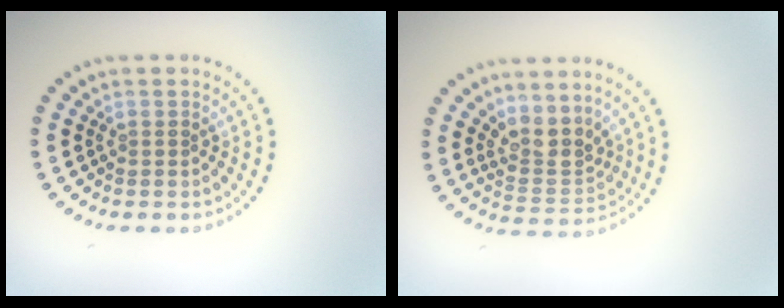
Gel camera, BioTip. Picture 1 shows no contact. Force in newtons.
{"total": 3.1, "press": 2.4, "slide": 2.0}